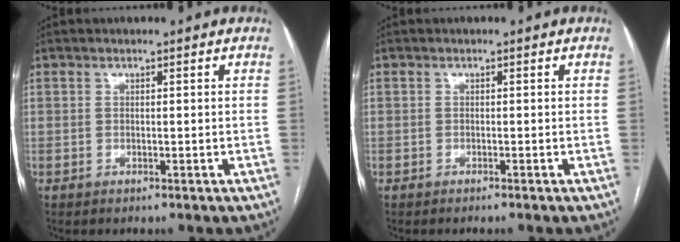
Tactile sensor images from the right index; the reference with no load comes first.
{"total": 1.0, "force": [-0.9, -0.2, 0.4], "torque": [-0.003, 0.003, -0.013]}